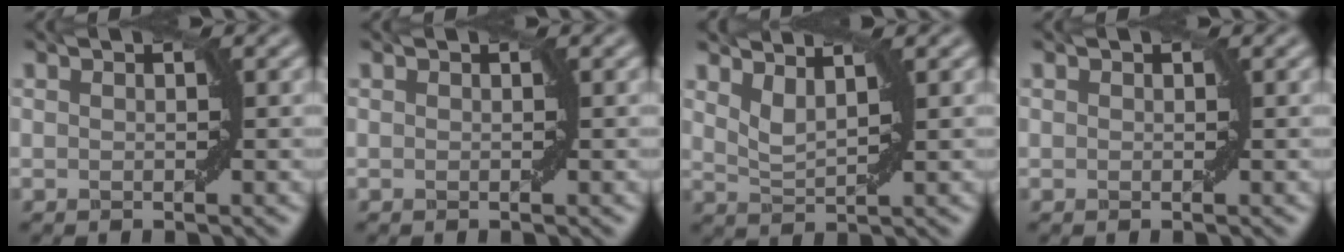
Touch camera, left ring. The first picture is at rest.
{"total": 0.0}
{"total": 2.3, "force": [1.8, 0.4, 1.3], "torque": [-0.029, -0.003, 0.038]}
{"total": 0.0}